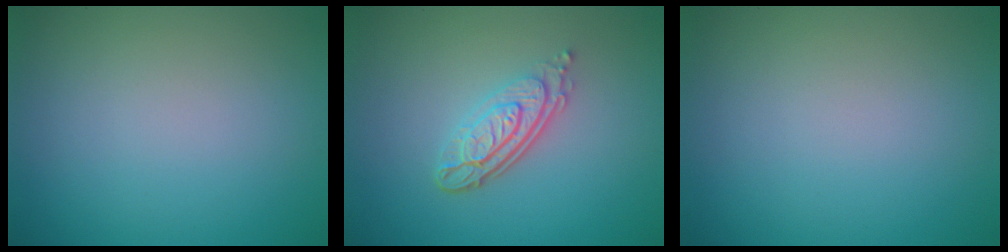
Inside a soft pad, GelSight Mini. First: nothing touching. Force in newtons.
{"total": 4.2, "press": 3.0, "slide": 3.0}
{"total": 0.0}